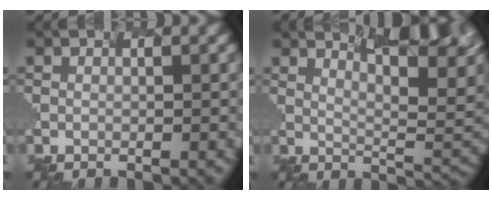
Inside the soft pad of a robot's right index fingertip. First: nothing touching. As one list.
[{"total": 9.7, "force": [5.4, 2.7, 7.6], "torque": [-0.094, 0.024, 0.094]}]